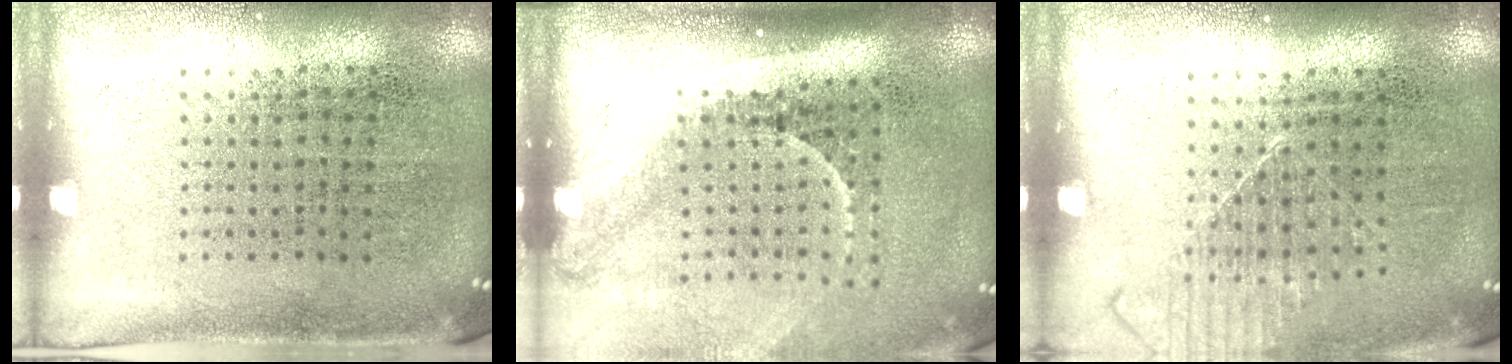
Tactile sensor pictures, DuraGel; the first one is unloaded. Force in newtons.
{"total": 2.2, "press": 1.4, "slide": 1.6}
{"total": 1.2, "press": 1.2, "slide": 0.4}